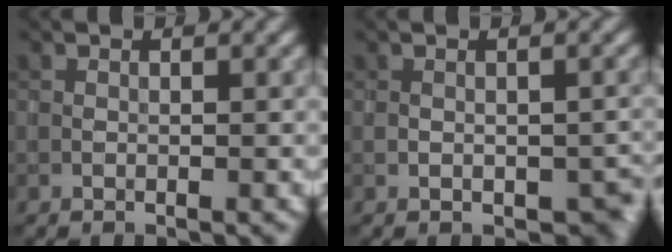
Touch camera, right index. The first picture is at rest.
{"total": 2.4, "force": [-0.8, 1.5, 1.7], "torque": [-0.022, -0.011, -0.003]}